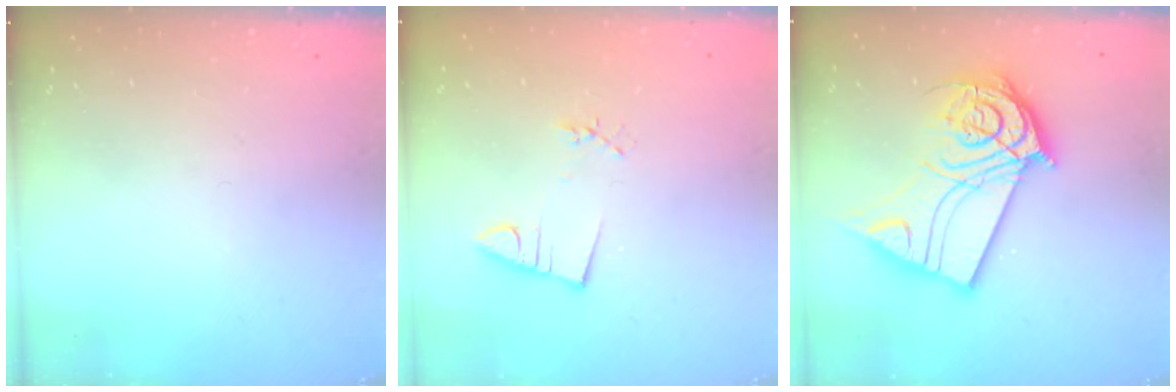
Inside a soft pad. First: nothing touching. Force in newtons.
{"total": 2.9, "press": 1.6, "slide": 2.4}
{"total": 16.8, "press": 16.8, "slide": 1.8}